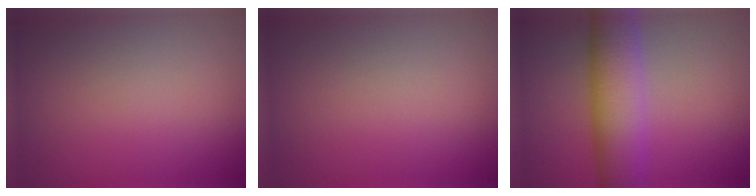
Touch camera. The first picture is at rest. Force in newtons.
{"total": 0.0}
{"total": 7.9, "press": 7.9, "slide": 0.2}